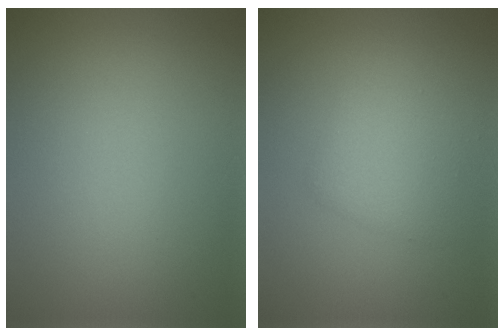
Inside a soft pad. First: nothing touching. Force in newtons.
{"total": 2.8, "press": 2.8, "slide": 0.2}